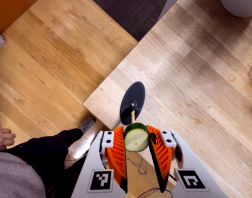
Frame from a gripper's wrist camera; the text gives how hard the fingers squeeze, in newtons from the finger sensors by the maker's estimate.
{"total": 8.7, "left": 9.0, "right": 8.5}